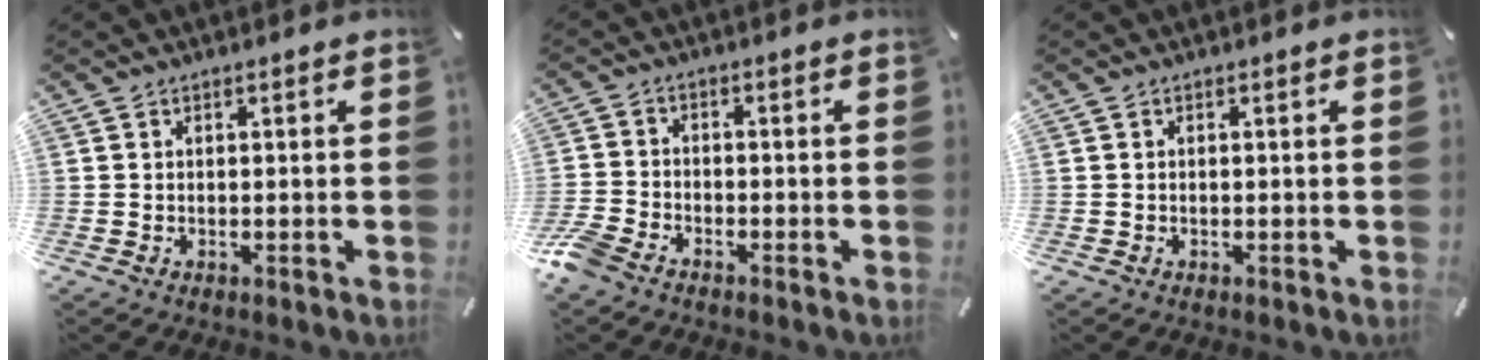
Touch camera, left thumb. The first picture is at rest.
{"total": 4.7, "force": [-3.6, 2.3, 2.0], "torque": [-0.060, 0.011, -0.076]}
{"total": 0.0}